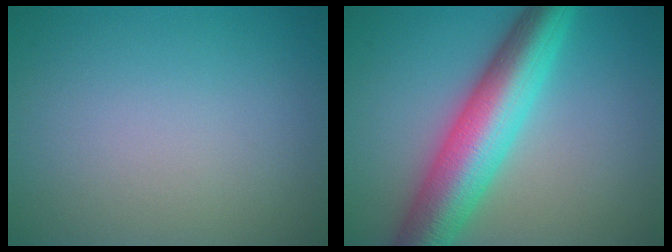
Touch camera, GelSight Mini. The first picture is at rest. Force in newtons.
{"total": 9.6, "press": 9.6, "slide": 0.2}